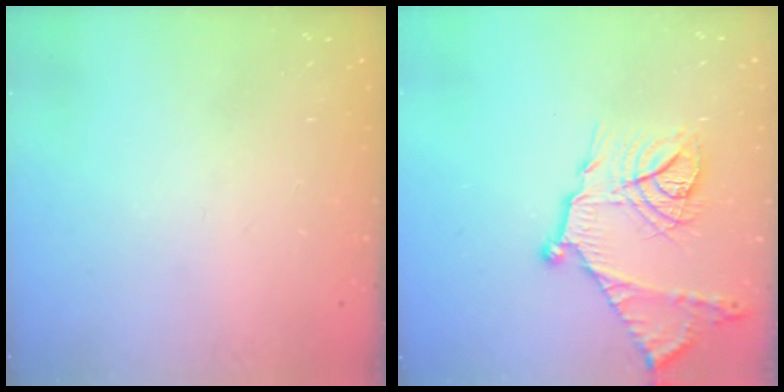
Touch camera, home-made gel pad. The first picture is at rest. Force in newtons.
{"total": 19.7, "press": 19.6, "slide": 1.7}